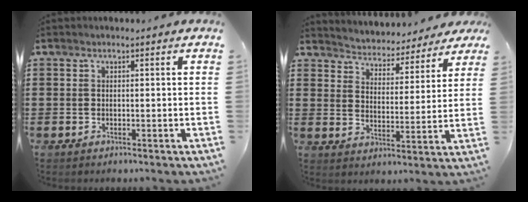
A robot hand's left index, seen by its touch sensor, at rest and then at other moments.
{"total": 3.5, "force": [3.5, 0.0, -0.3], "torque": [-0.019, -0.033, 0.053]}